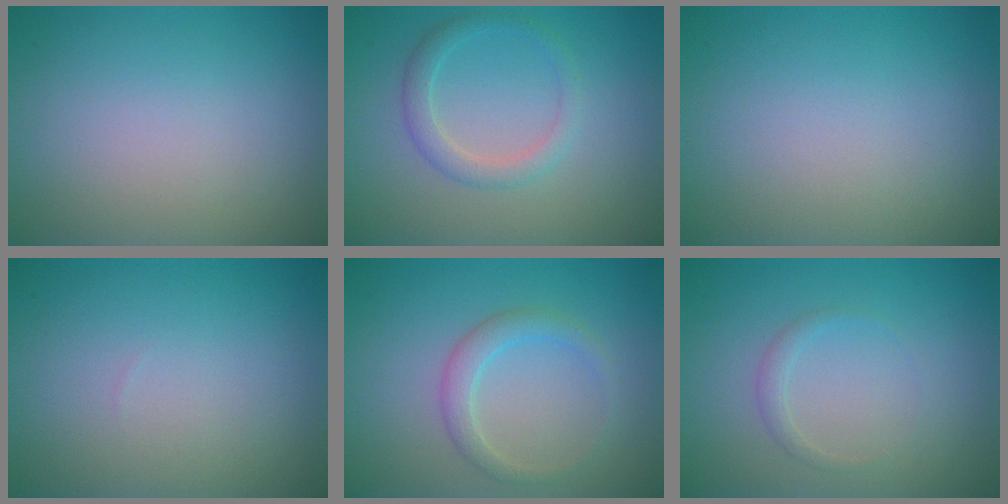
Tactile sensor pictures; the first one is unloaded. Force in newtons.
{"total": 2.2, "press": 2.2, "slide": 0.2}
{"total": 0.0}
{"total": 0.0}
{"total": 2.1, "press": 2.1, "slide": 0.2}
{"total": 1.0, "press": 1.0, "slide": 0.1}